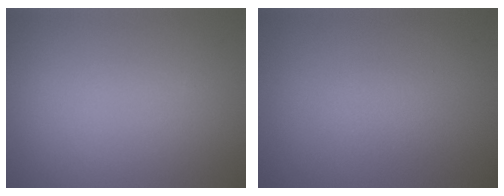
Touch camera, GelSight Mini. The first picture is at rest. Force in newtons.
{"total": 1.1, "press": 1.1, "slide": 0.0}